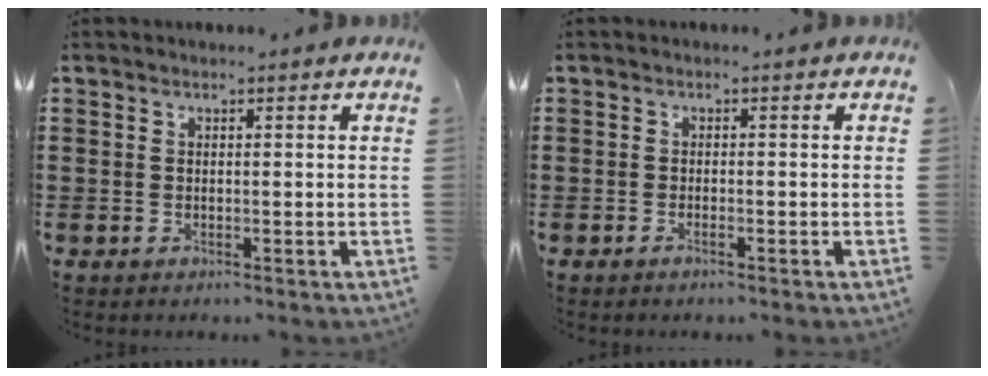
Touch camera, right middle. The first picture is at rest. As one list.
[{"total": 0.8, "force": [-0.5, 0.0, 0.5], "torque": [-0.011, -0.004, -0.010]}]